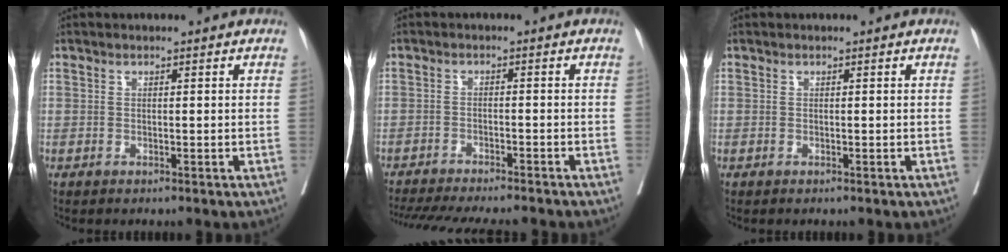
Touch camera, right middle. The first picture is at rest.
{"total": 15.4, "force": [-13.7, 1.7, 6.8], "torque": [-0.134, -0.027, -0.190]}
{"total": 0.0}